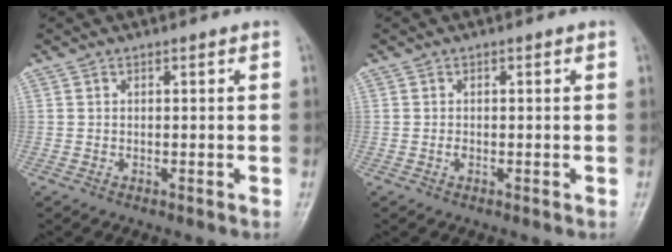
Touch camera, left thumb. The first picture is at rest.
{"total": 0.6, "force": [-0.3, 0.4, 0.4], "torque": [-0.004, 0.001, -0.007]}